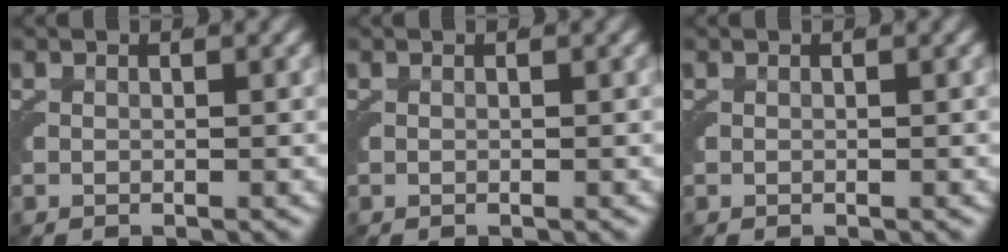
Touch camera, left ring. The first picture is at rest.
{"total": 0.0}
{"total": 0.0}